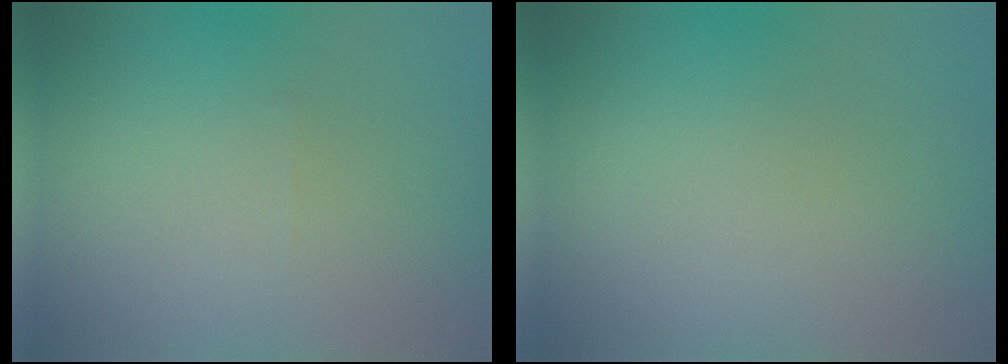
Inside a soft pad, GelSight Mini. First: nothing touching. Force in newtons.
{"total": 0.0}